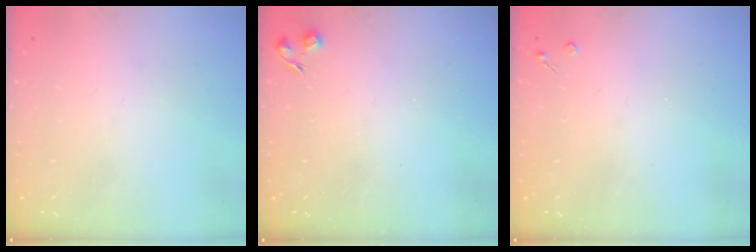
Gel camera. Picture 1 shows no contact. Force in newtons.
{"total": 4.9, "press": 4.9, "slide": 0.5}
{"total": 2.1, "press": 2.1, "slide": 0.4}